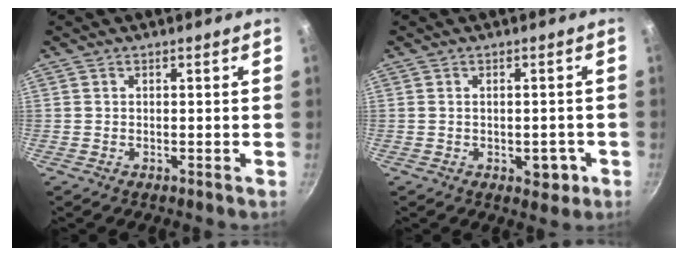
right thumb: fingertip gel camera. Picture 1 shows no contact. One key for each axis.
{"total": 4.2, "fx": -1.4, "fy": 2.5, "fz": 3.1, "tx": -0.024, "ty": 0.009, "tz": -0.014}